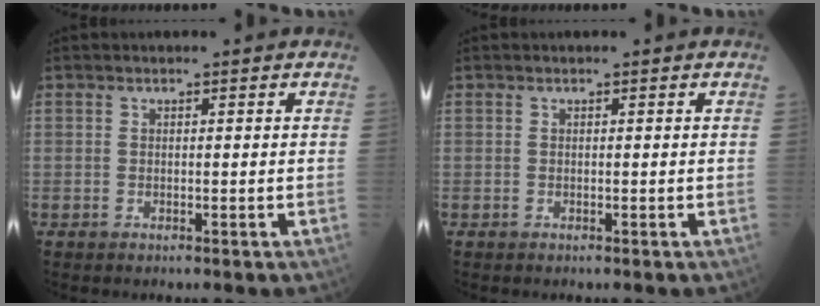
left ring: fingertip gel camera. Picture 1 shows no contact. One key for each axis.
{"total": 0.0}